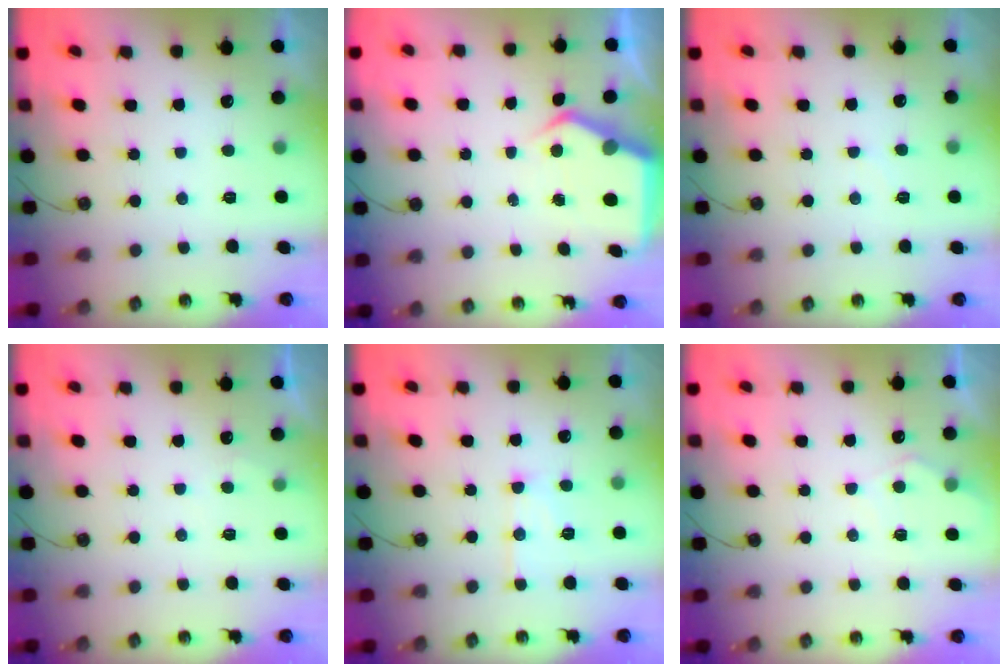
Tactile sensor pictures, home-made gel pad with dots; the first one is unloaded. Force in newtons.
{"total": 5.3, "press": 5.3, "slide": 0.5}
{"total": 4.8, "press": 4.8, "slide": 0.6}
{"total": 2.8, "press": 2.8, "slide": 0.3}
{"total": 8.9, "press": 8.9, "slide": 0.7}
{"total": 6.2, "press": 6.2, "slide": 0.7}